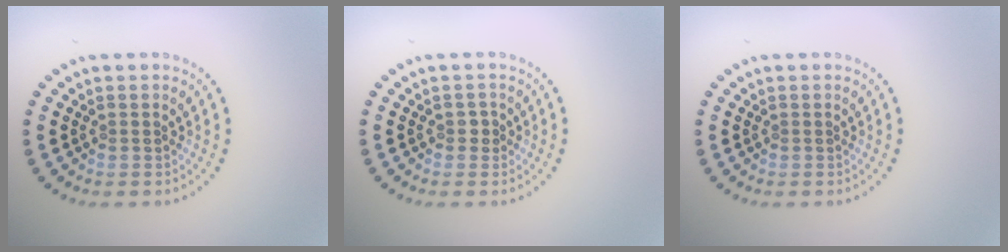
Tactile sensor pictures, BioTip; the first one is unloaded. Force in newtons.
{"total": 0.7, "press": 0.7, "slide": 0.3}
{"total": 0.0}